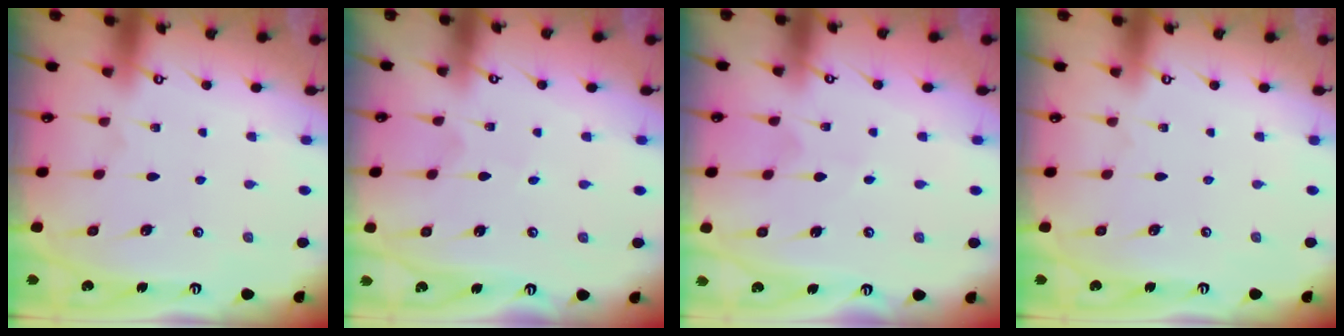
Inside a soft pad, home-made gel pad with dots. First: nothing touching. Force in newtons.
{"total": 0.7, "press": 0.7, "slide": 0.0}
{"total": 2.2, "press": 2.2, "slide": 0.2}
{"total": 0.0}